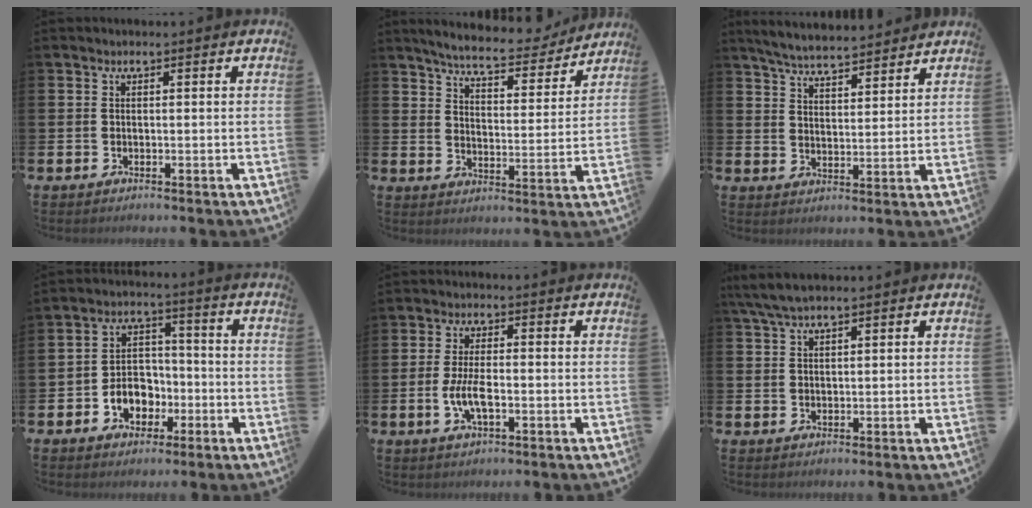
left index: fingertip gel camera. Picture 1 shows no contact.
{"total": 6.9, "force": [6.6, 0.9, 2.0], "torque": [-0.056, -0.046, 0.111]}
{"total": 5.6, "force": [5.5, 0.4, 0.9], "torque": [-0.043, -0.028, 0.100]}
{"total": 5.2, "force": [-1.7, 4.5, 2.0], "torque": [-0.035, 0.004, -0.037]}
{"total": 4.7, "force": [-1.1, 1.7, 4.2], "torque": [-0.084, 0.000, -0.024]}
{"total": 4.1, "force": [3.3, 0.9, 2.3], "torque": [-0.059, 0.001, 0.063]}